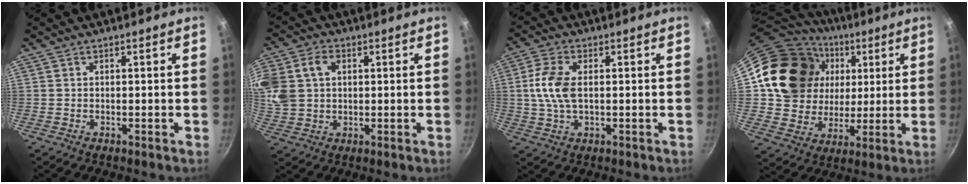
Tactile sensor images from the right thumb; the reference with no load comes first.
{"total": 17.3, "force": [4.4, 13.5, 9.8], "torque": [-0.243, 0.035, 0.085]}
{"total": 7.9, "force": [0.6, 4.4, 6.6], "torque": [-0.137, 0.010, 0.008]}
{"total": 23.3, "force": [6.0, 19.1, 11.9], "torque": [-0.196, 0.016, 0.112]}